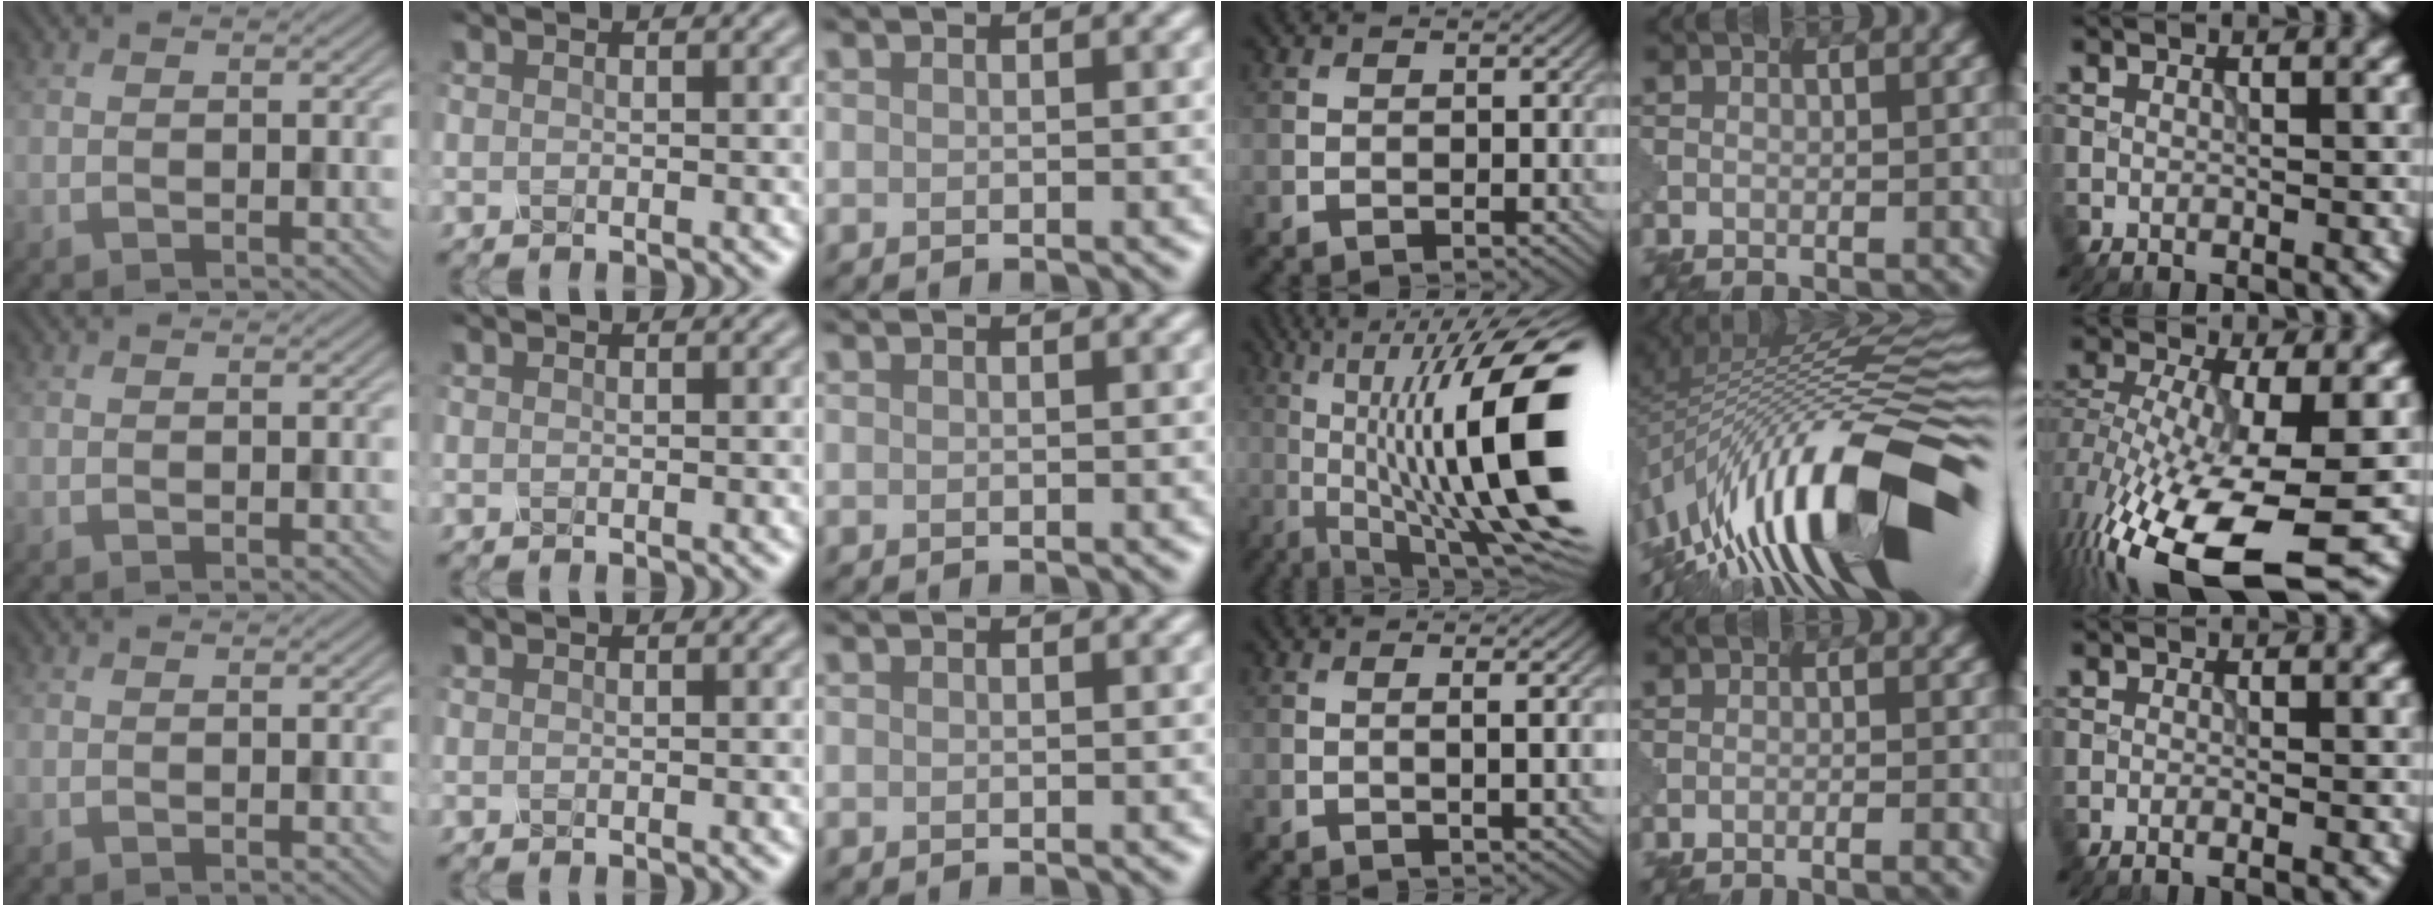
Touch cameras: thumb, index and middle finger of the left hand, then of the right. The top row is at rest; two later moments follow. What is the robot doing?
{"motion": "shake", "object": "plastic piggy bank"}